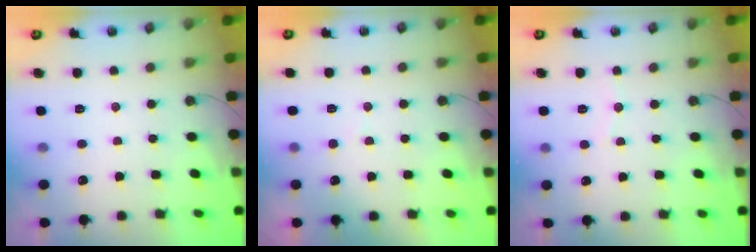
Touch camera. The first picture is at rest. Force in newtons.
{"total": 5.8, "press": 5.7, "slide": 0.6}
{"total": 4.3, "press": 4.2, "slide": 0.4}